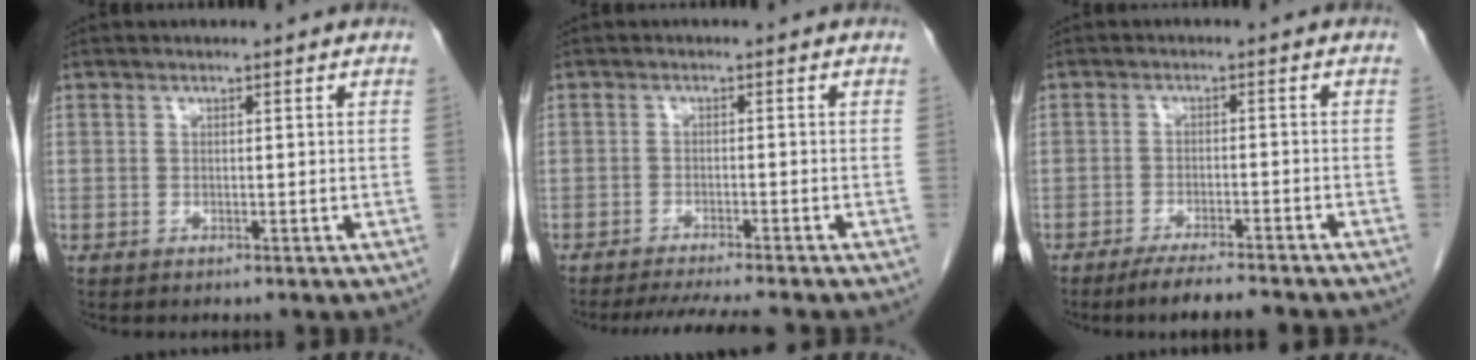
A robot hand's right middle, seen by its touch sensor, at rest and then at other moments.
{"total": 7.7, "force": [-6.9, -0.3, 3.4], "torque": [-0.041, -0.016, -0.105]}
{"total": 7.7, "force": [-6.7, 0.3, 3.8], "torque": [-0.053, -0.016, -0.103]}